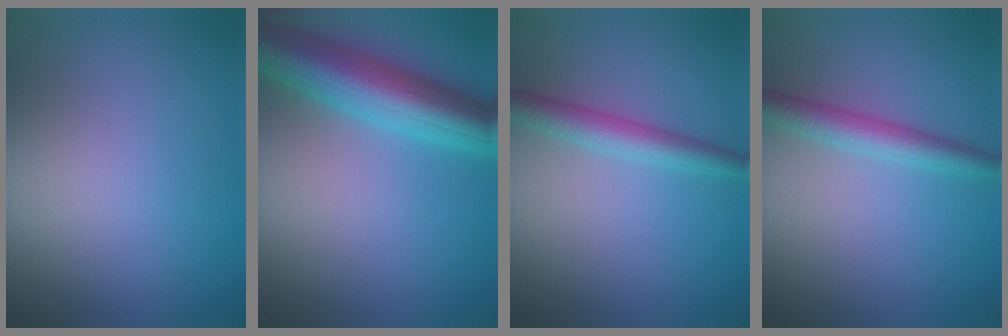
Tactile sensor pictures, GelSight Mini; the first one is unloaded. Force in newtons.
{"total": 9.0, "press": 9.0, "slide": 0.2}
{"total": 3.1, "press": 3.1, "slide": 0.0}
{"total": 3.1, "press": 3.1, "slide": 0.0}